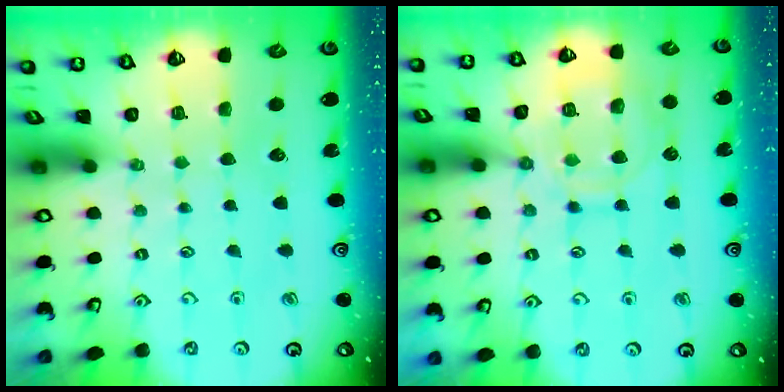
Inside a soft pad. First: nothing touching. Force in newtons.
{"total": 13.2, "press": 13.2, "slide": 1.3}